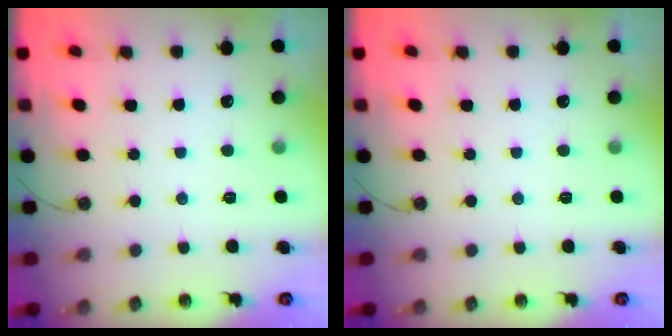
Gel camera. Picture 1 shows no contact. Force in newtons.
{"total": 0.0}